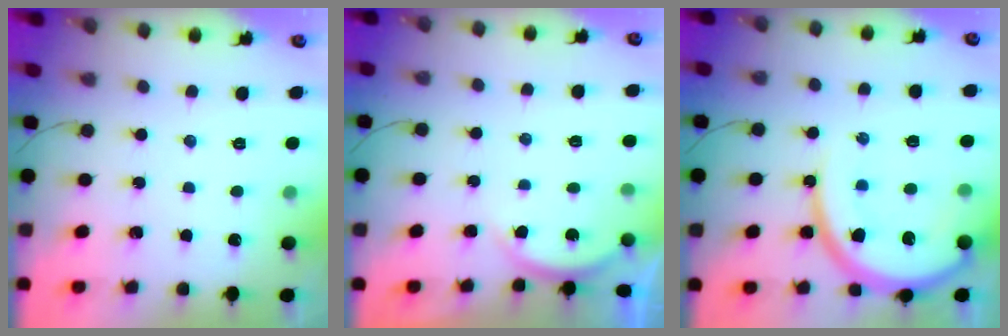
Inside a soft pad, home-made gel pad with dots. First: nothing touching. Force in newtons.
{"total": 3.2, "press": 3.2, "slide": 0.6}
{"total": 16.3, "press": 16.2, "slide": 1.9}